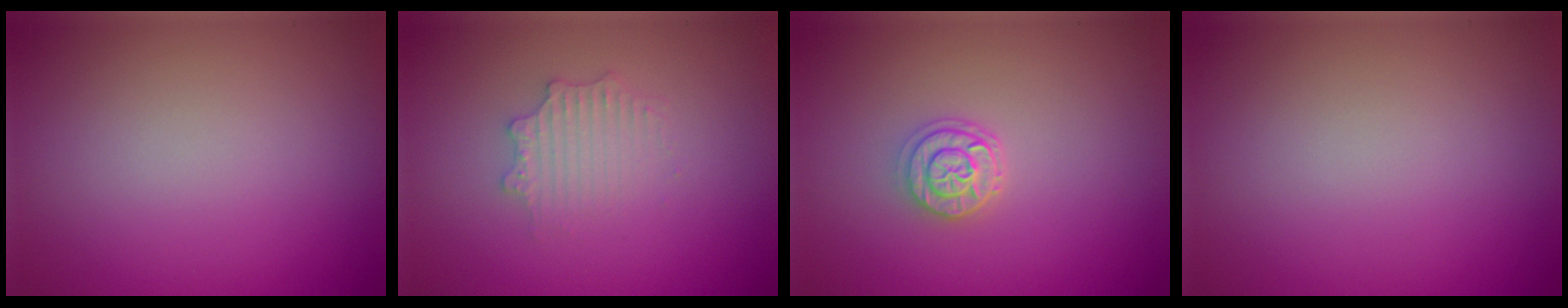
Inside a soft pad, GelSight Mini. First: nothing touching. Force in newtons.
{"total": 2.2, "press": 2.2, "slide": 0.4}
{"total": 2.3, "press": 2.0, "slide": 1.1}
{"total": 0.0}